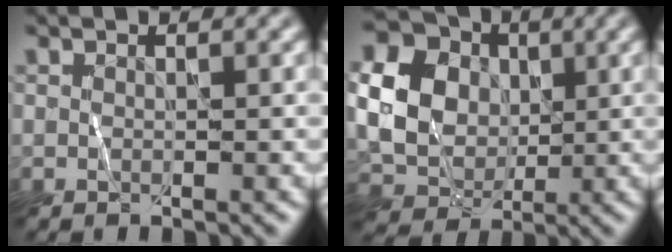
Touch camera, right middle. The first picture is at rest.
{"total": 8.6, "force": [1.2, 7.2, 4.5], "torque": [-0.119, 0.002, 0.022]}